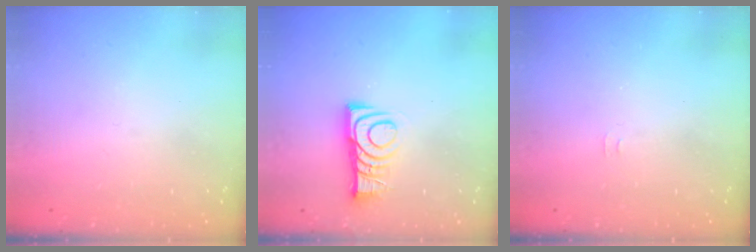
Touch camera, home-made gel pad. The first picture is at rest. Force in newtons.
{"total": 9.5, "press": 9.5, "slide": 0.3}
{"total": 3.2, "press": 3.1, "slide": 0.4}